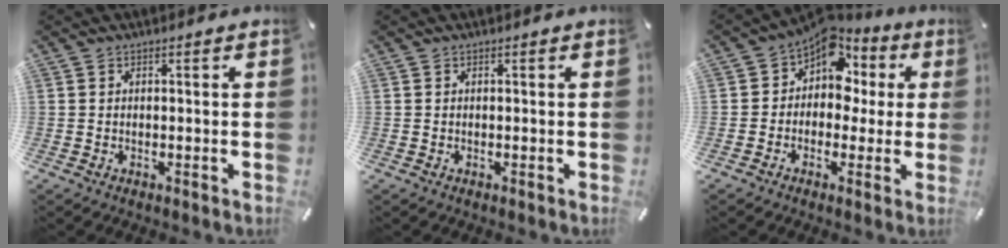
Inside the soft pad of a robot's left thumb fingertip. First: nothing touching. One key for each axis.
{"total": 0.0}
{"total": 9.3, "fx": 4.1, "fy": 7.0, "fz": 4.6, "tx": -0.086, "ty": -0.034, "tz": 0.076}